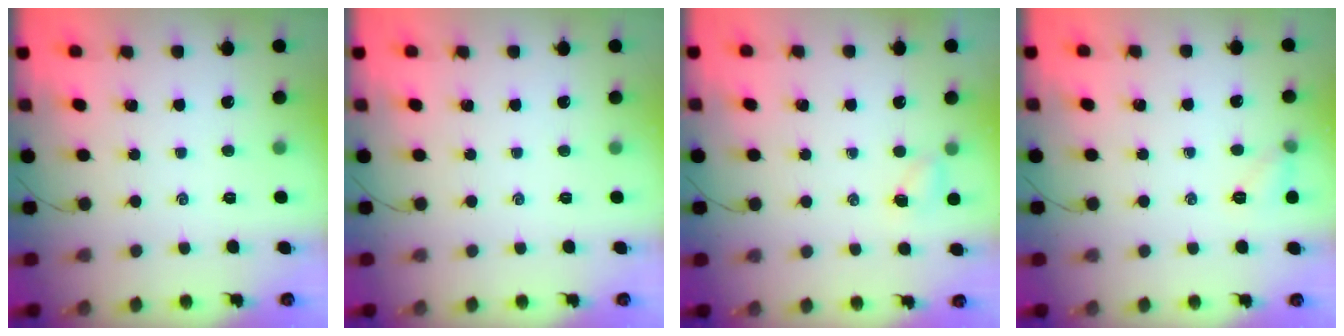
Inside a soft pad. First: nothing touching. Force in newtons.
{"total": 0.0}
{"total": 3.6, "press": 3.4, "slide": 1.1}
{"total": 5.8, "press": 5.6, "slide": 1.7}